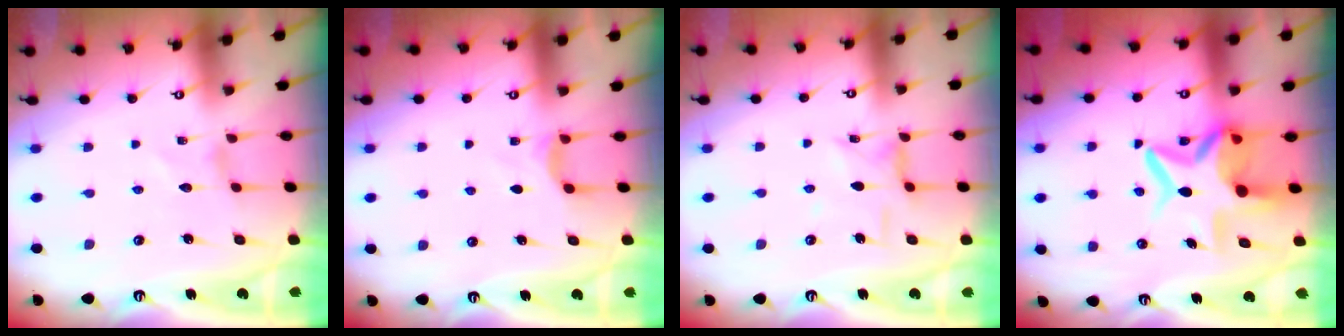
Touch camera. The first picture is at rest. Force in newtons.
{"total": 2.8, "press": 2.8, "slide": 0.4}
{"total": 4.2, "press": 4.2, "slide": 0.3}
{"total": 11.6, "press": 11.5, "slide": 1.6}